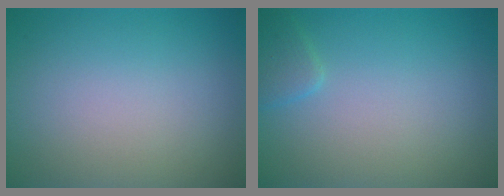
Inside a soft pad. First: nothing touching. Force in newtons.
{"total": 1.4, "press": 1.4, "slide": 0.1}